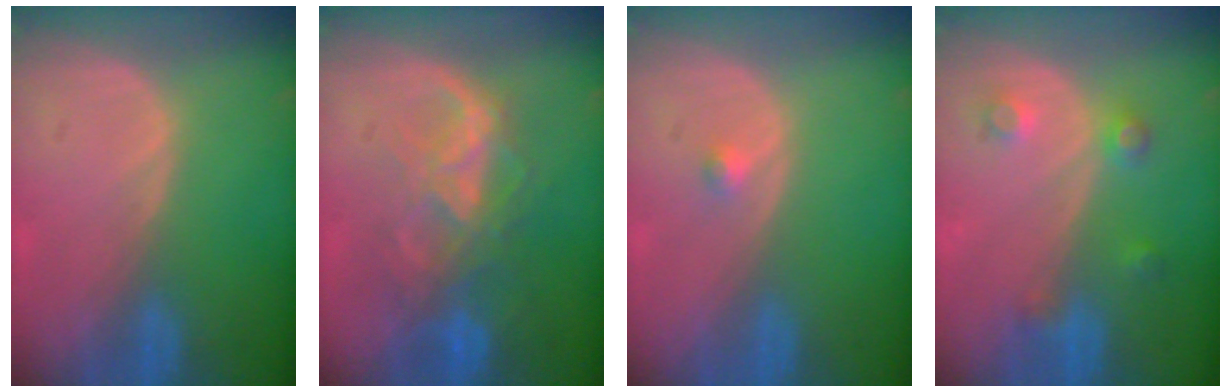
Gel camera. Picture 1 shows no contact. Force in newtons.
{"total": 8.6, "press": 7.5, "slide": 4.3}
{"total": 1.1, "press": 0.9, "slide": 0.5}
{"total": 3.5, "press": 3.3, "slide": 1.1}